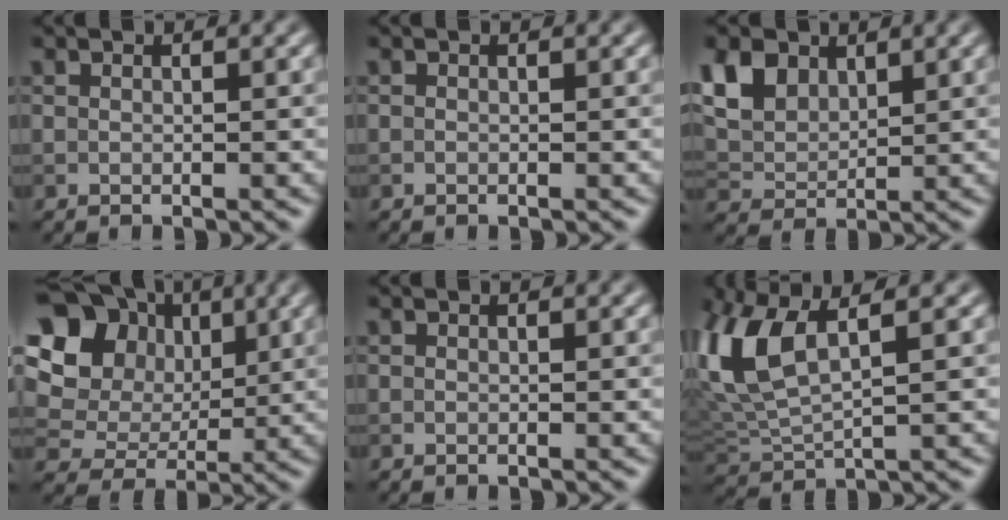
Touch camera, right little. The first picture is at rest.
{"total": 0.0}
{"total": 5.4, "force": [2.9, 3.5, 2.9], "torque": [-0.078, 0.004, 0.057]}
{"total": 14.9, "force": [5.0, 12.1, 7.2], "torque": [-0.177, 0.045, 0.081]}
{"total": 0.0}
{"total": 7.4, "force": [2.7, 3.1, 6.1], "torque": [-0.153, 0.010, 0.053]}